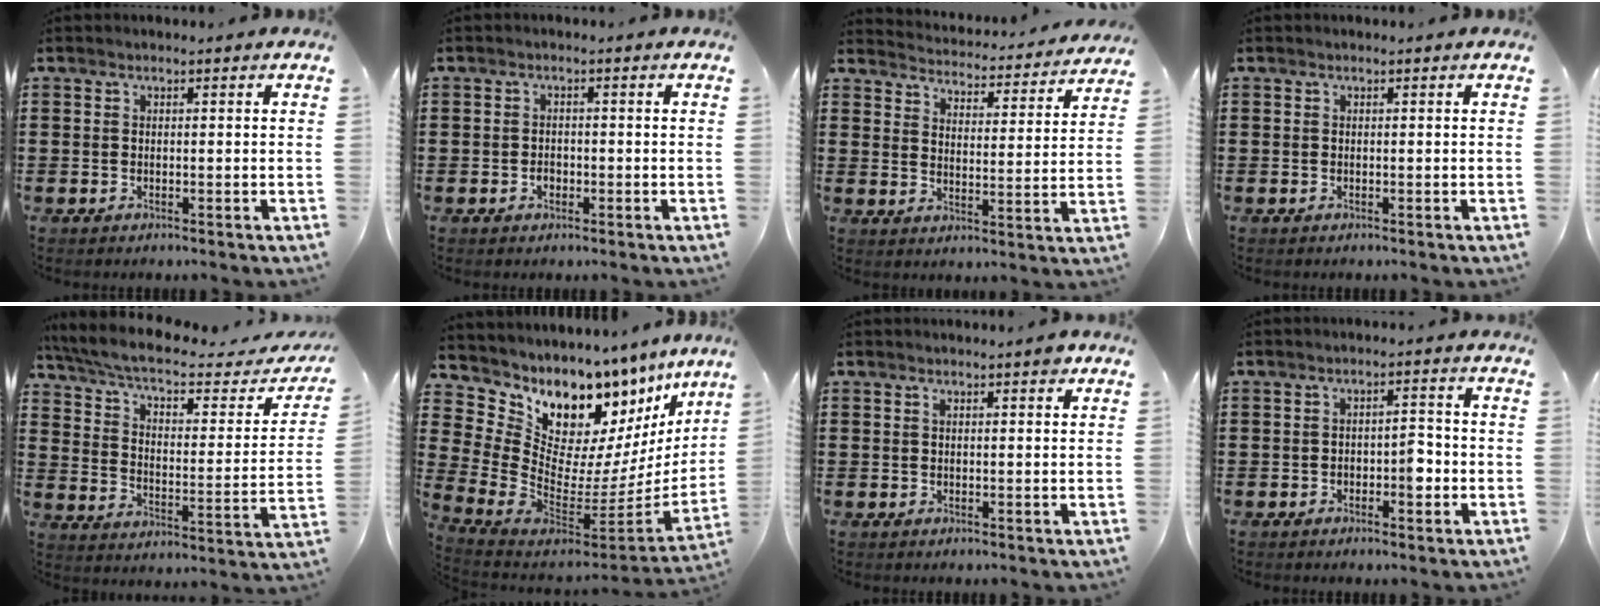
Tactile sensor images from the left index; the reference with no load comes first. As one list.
[{"total": 1.4, "force": [-0.6, 1.0, 0.7], "torque": [-0.018, 0.002, -0.014]}, {"total": 3.7, "force": [3.7, -0.2, -0.2], "torque": [-0.014, -0.040, 0.055]}, {"total": 0.0}, {"total": 6.8, "force": [5.4, 1.0, 4.0], "torque": [-0.102, -0.036, 0.090]}, {"total": 9.4, "force": [6.9, 5.6, 3.2], "torque": [-0.088, -0.098, 0.120]}, {"total": 1.3, "force": [0.8, 0.4, 1.0], "torque": [-0.022, 0.003, 0.014]}, {"total": 3.3, "force": [-1.1, 1.5, 2.7], "torque": [-0.042, 0.003, -0.025]}]